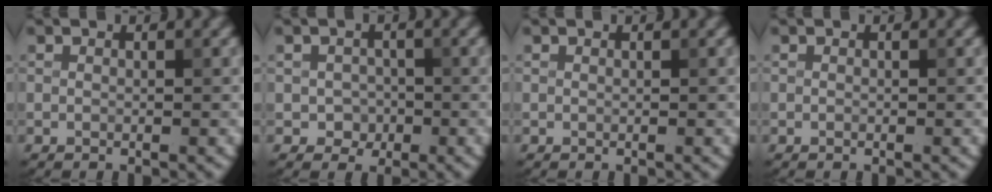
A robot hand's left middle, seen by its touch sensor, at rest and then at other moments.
{"total": 1.8, "force": [-0.5, 1.6, 0.6], "torque": [-0.004, -0.002, -0.010]}
{"total": 0.0}
{"total": 0.0}